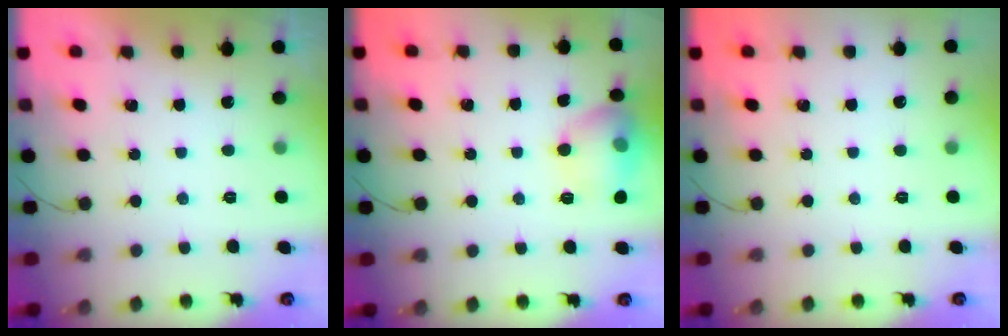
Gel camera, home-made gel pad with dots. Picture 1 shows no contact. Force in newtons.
{"total": 11.7, "press": 11.4, "slide": 2.9}
{"total": 0.0}